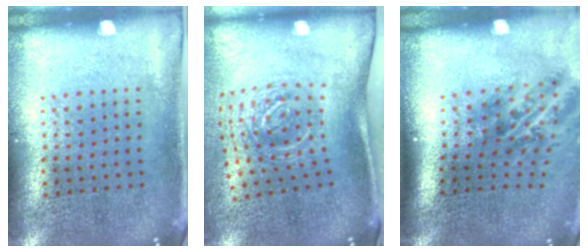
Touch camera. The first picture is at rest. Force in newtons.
{"total": 2.0, "press": 1.3, "slide": 1.5}
{"total": 2.1, "press": 1.3, "slide": 1.7}